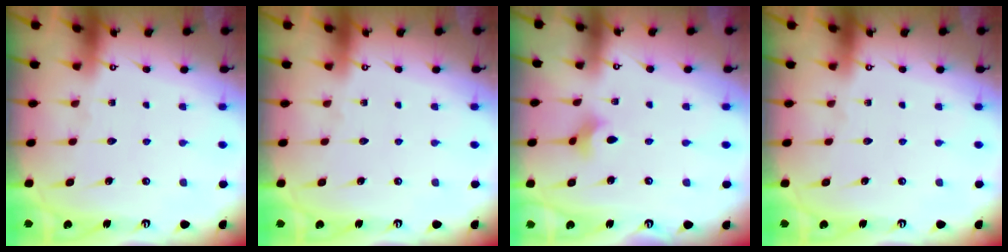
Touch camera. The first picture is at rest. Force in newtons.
{"total": 0.0}
{"total": 2.2, "press": 2.2, "slide": 0.5}
{"total": 0.0}